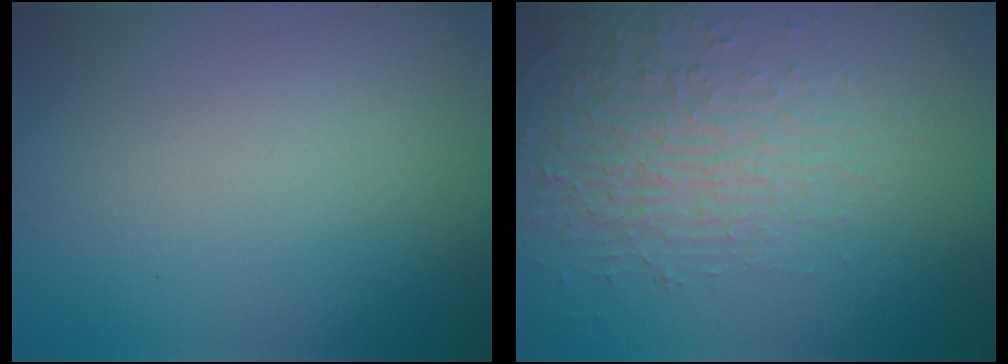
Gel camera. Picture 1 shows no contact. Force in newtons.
{"total": 3.9, "press": 3.5, "slide": 1.8}